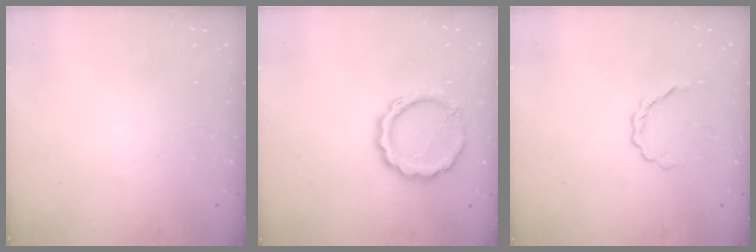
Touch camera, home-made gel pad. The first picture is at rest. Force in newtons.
{"total": 11.3, "press": 11.0, "slide": 2.2}
{"total": 4.0, "press": 3.9, "slide": 0.8}